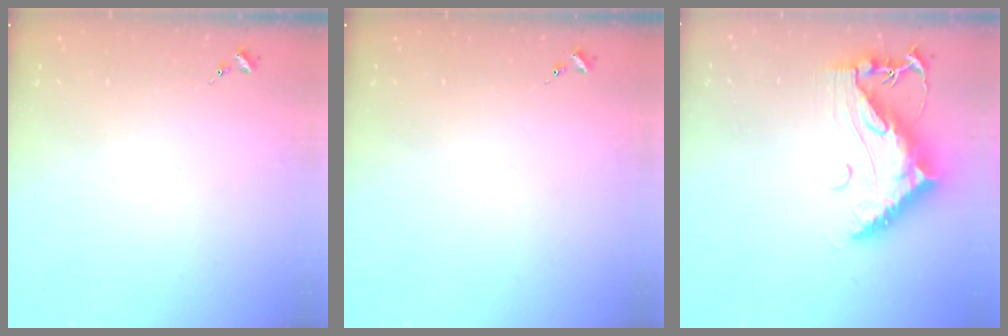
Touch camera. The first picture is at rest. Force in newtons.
{"total": 0.0}
{"total": 14.4, "press": 14.3, "slide": 1.4}